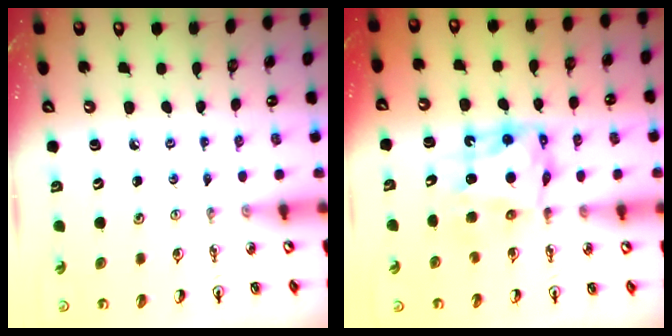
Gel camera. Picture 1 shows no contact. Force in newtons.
{"total": 7.2, "press": 7.2, "slide": 0.0}